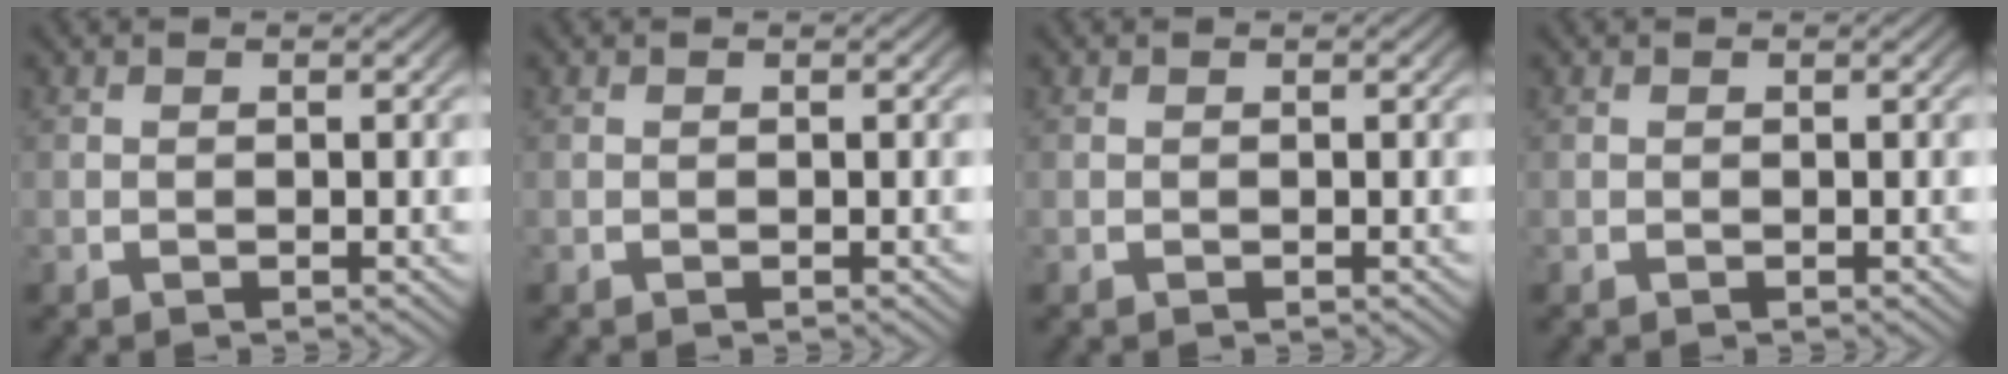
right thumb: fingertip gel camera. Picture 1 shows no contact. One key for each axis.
{"total": 0.0}
{"total": 0.0}
{"total": 0.0}